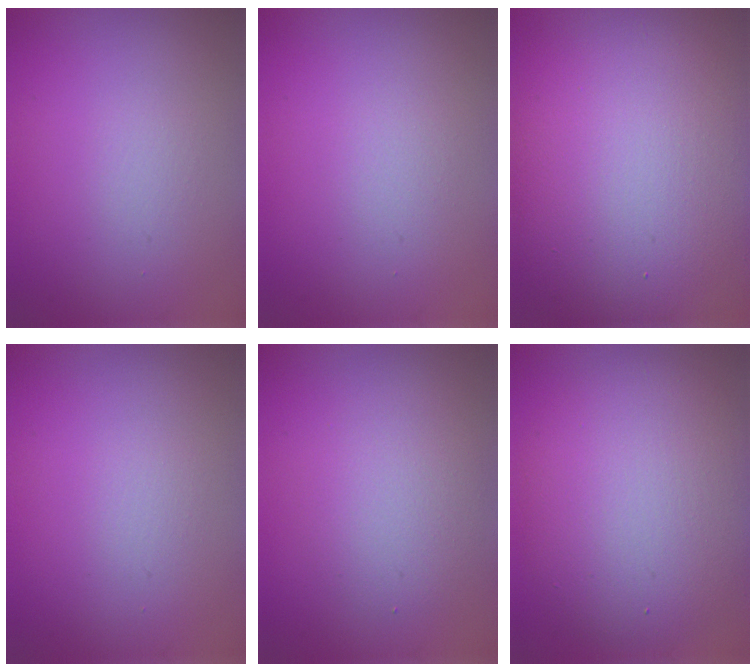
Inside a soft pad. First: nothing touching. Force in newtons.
{"total": 1.0, "press": 1.0, "slide": 0.0}
{"total": 16.5, "press": 16.4, "slide": 1.1}
{"total": 0.7, "press": 0.7, "slide": 0.0}
{"total": 2.9, "press": 2.9, "slide": 0.2}
{"total": 8.5, "press": 8.5, "slide": 0.3}